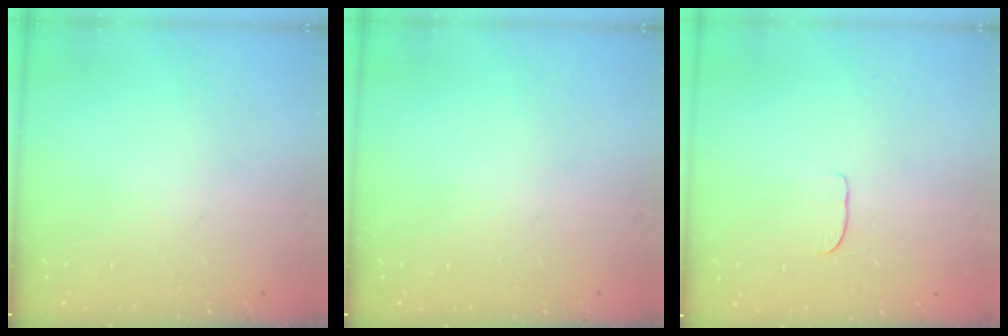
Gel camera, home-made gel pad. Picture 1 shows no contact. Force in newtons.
{"total": 0.0}
{"total": 4.9, "press": 4.9, "slide": 0.5}